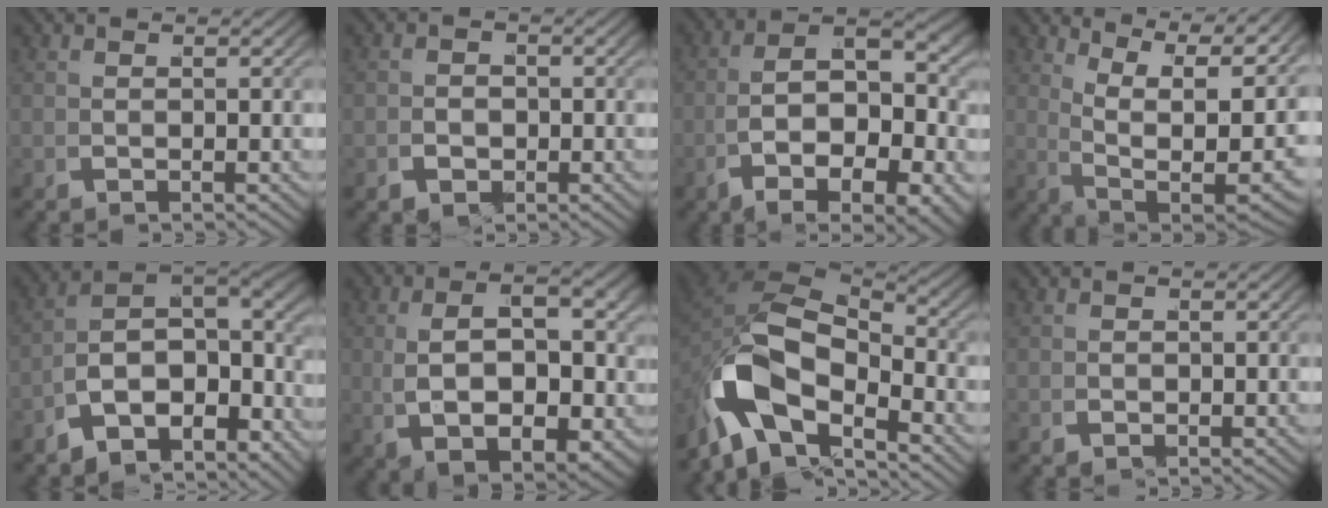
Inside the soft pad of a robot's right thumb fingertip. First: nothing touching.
{"total": 2.1, "force": [-1.1, 1.7, 0.7], "torque": [-0.003, -0.003, -0.018]}
{"total": 12.2, "force": [-1.0, 7.2, 9.7], "torque": [-0.171, -0.033, -0.007]}
{"total": 13.1, "force": [2.4, 7.5, 10.5], "torque": [-0.180, -0.039, 0.062]}
{"total": 12.9, "force": [-1.1, 8.7, 9.5], "torque": [-0.187, -0.033, -0.018]}
{"total": 9.0, "force": [0.7, 5.1, 7.3], "torque": [-0.129, -0.007, 0.022]}
{"total": 12.8, "force": [-1.1, 8.4, 9.6], "torque": [-0.235, -0.035, -0.007]}
{"total": 0.6, "force": [-0.3, 0.6, 0.0], "torque": [0.002, -0.001, -0.006]}